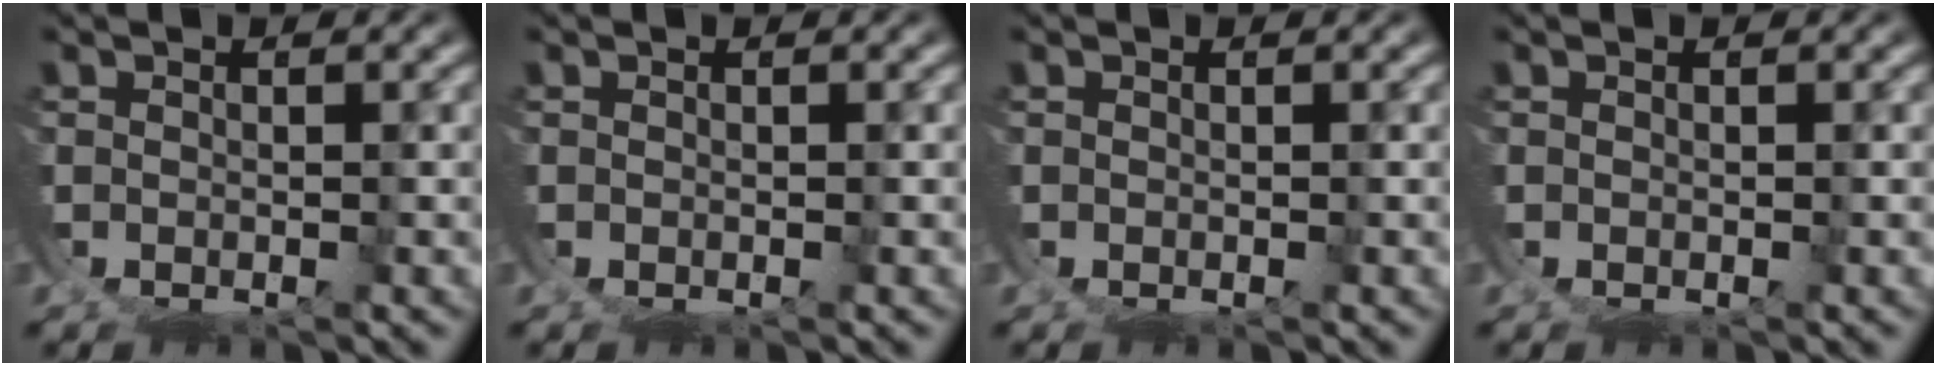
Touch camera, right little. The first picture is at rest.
{"total": 0.0}
{"total": 0.0}
{"total": 0.0}